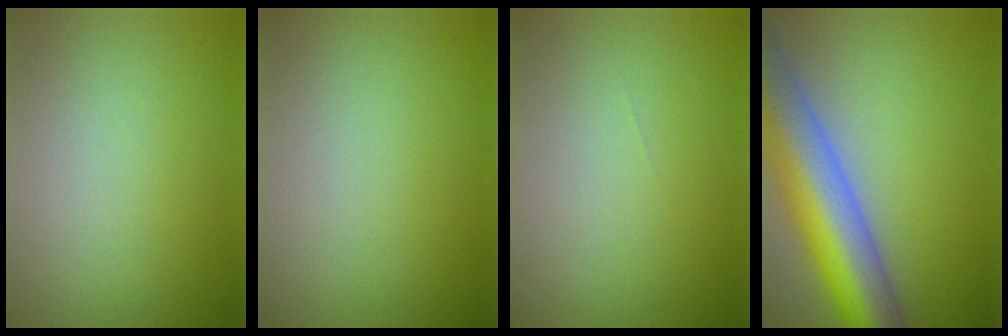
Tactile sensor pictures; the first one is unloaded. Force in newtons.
{"total": 0.0}
{"total": 0.0}
{"total": 12.6, "press": 12.6, "slide": 0.5}